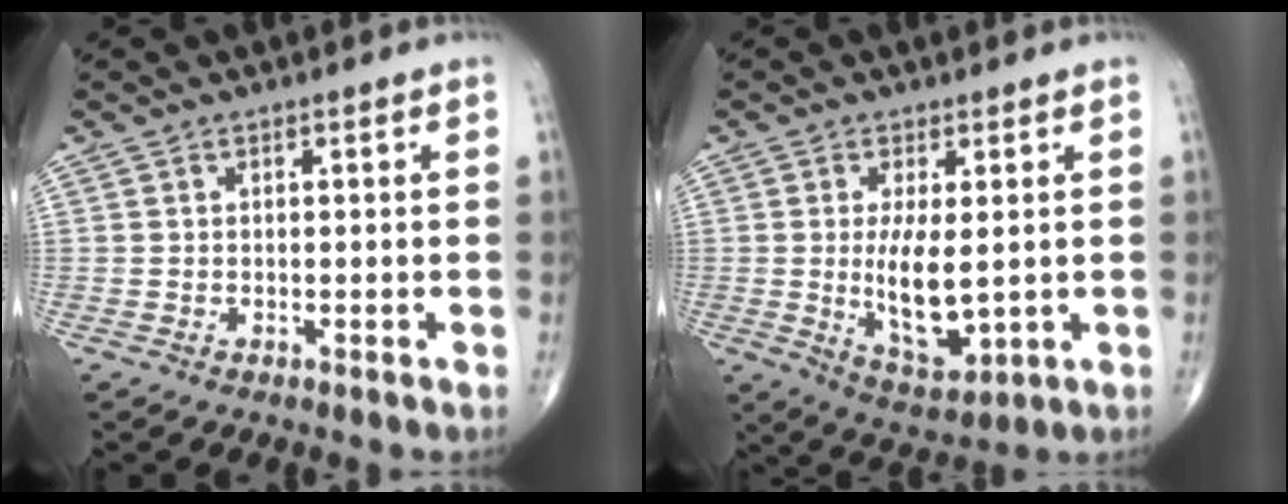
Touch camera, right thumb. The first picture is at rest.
{"total": 9.6, "force": [0.0, 3.9, 8.8], "torque": [-0.149, -0.025, 0.014]}